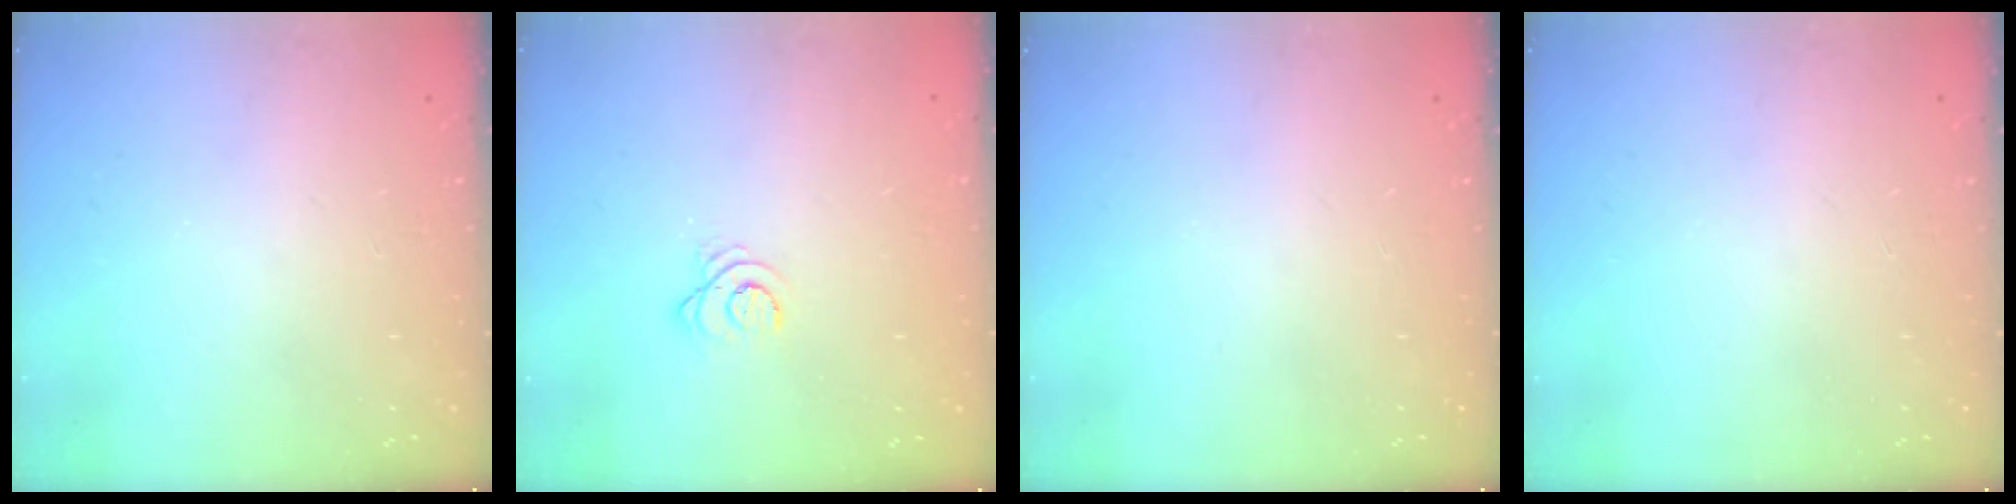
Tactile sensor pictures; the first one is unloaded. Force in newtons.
{"total": 3.2, "press": 3.1, "slide": 0.4}
{"total": 0.0}
{"total": 0.0}